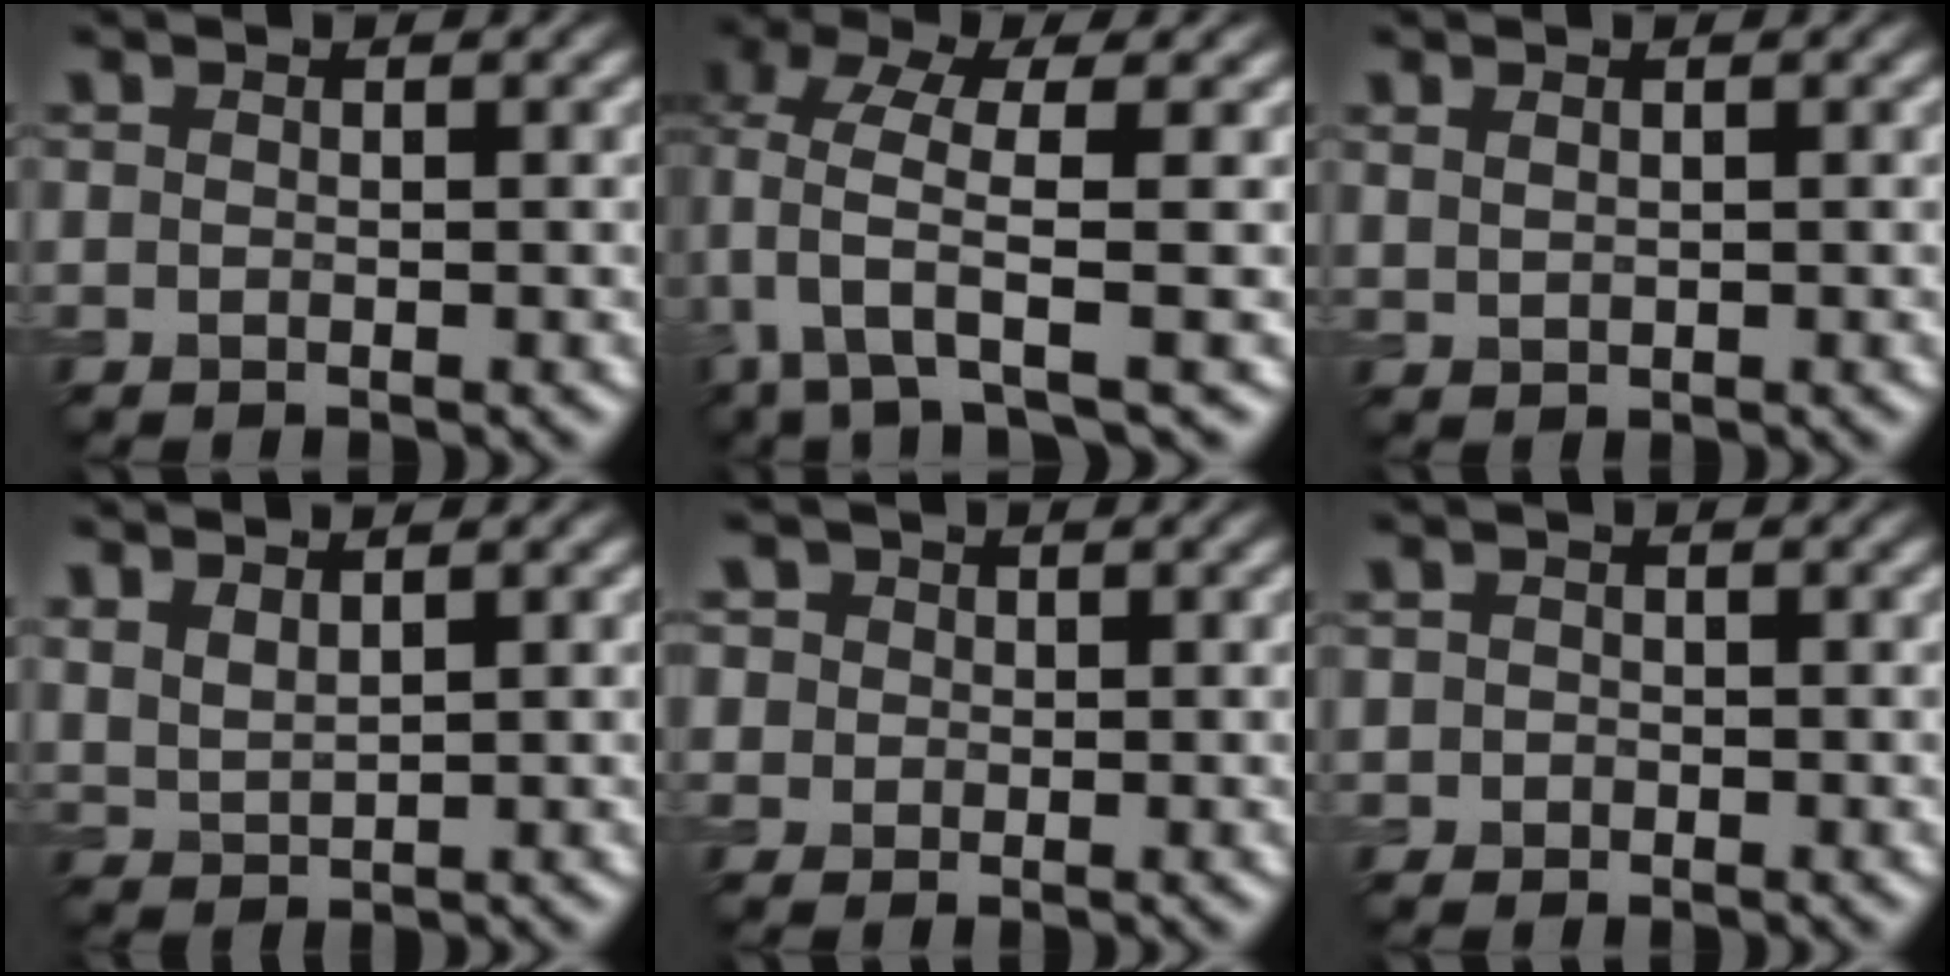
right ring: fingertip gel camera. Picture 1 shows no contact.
{"total": 5.3, "force": [0.1, 1.6, 5.1], "torque": [-0.110, -0.005, -0.001]}
{"total": 1.0, "force": [0.6, 0.5, 0.6], "torque": [-0.018, -0.002, 0.018]}
{"total": 2.4, "force": [1.9, 0.8, 1.2], "torque": [-0.029, 0.004, 0.045]}
{"total": 5.0, "force": [2.2, 4.0, 2.0], "torque": [-0.043, 0.020, 0.017]}
{"total": 1.0, "force": [-0.2, 1.0, 0.2], "torque": [0.009, -0.004, -0.008]}